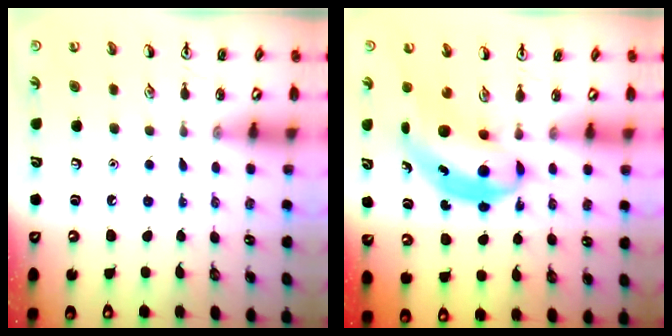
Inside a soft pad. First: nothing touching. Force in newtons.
{"total": 7.6, "press": 7.5, "slide": 1.4}